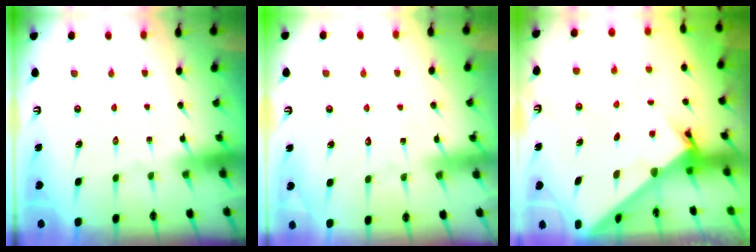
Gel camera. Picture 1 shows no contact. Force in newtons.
{"total": 4.9, "press": 4.9, "slide": 0.4}
{"total": 2.5, "press": 2.5, "slide": 0.2}